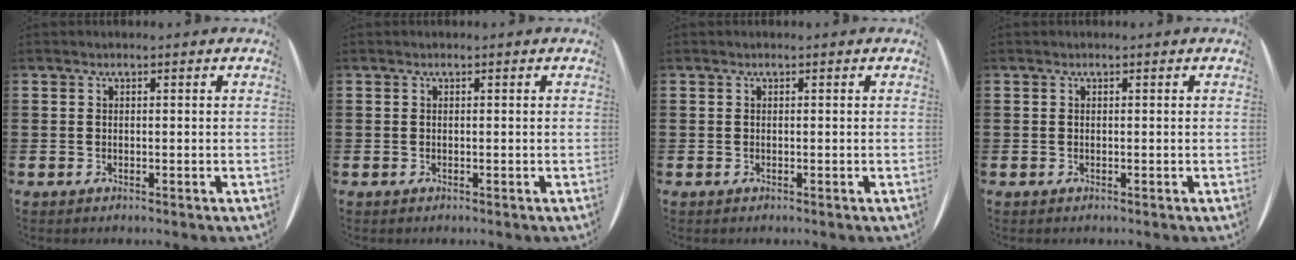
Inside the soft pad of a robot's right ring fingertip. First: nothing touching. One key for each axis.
{"total": 0.0}
{"total": 0.0}
{"total": 0.0}